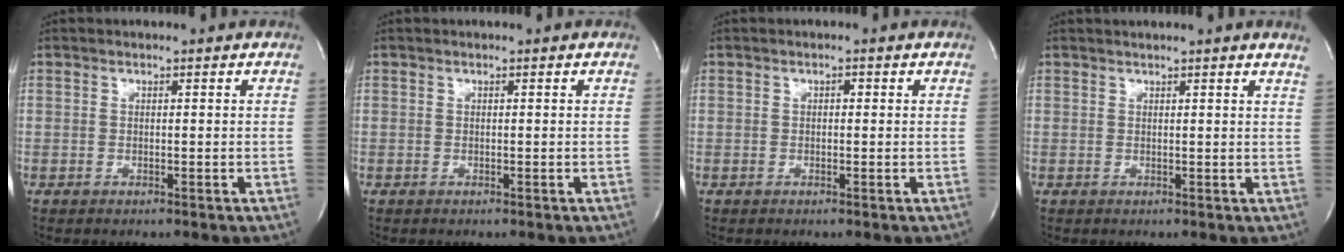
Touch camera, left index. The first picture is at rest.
{"total": 0.0}
{"total": 0.5, "force": [0.0, 0.3, 0.4], "torque": [-0.006, -0.002, -0.003]}
{"total": 4.4, "force": [4.0, -0.9, 1.7], "torque": [-0.023, -0.006, 0.029]}